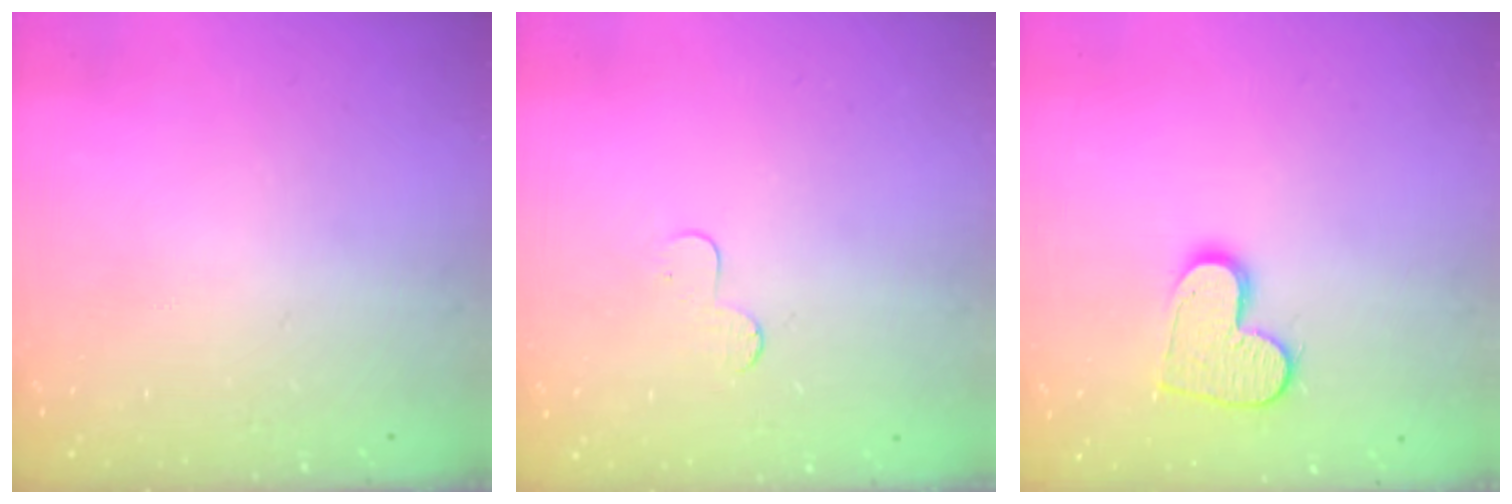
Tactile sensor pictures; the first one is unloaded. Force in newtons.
{"total": 4.4, "press": 4.4, "slide": 0.4}
{"total": 12.0, "press": 11.9, "slide": 0.8}